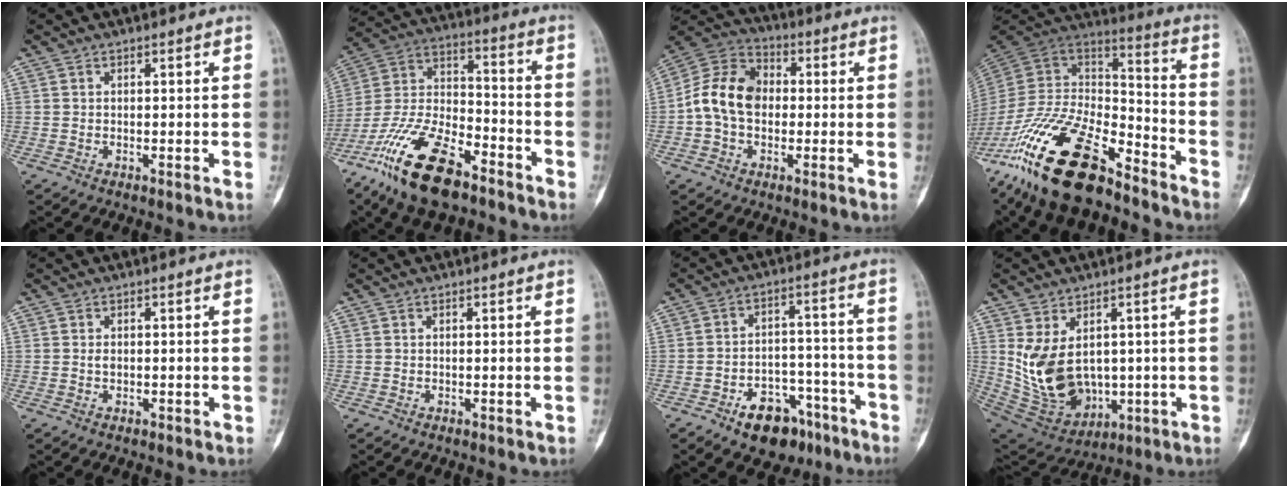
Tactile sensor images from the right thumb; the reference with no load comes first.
{"total": 20.8, "force": [-13.5, 8.3, 13.4], "torque": [-0.278, 0.058, -0.254]}
{"total": 12.6, "force": [-0.7, 9.4, 8.4], "torque": [-0.139, 0.035, -0.026]}
{"total": 26.2, "force": [-18.1, 10.0, 16.1], "torque": [-0.320, 0.054, -0.334]}
{"total": 1.2, "force": [-0.2, 0.9, 0.8], "torque": [-0.008, 0.002, -0.006]}
{"total": 0.0}
{"total": 12.8, "force": [-8.0, 7.8, 6.3], "torque": [-0.050, 0.072, -0.114]}
{"total": 14.1, "force": [1.0, 10.0, 9.9], "torque": [-0.155, -0.009, 0.055]}